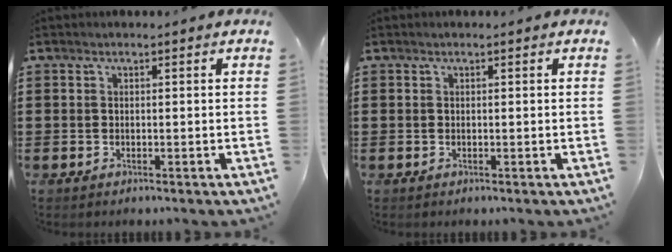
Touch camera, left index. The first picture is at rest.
{"total": 0.0}